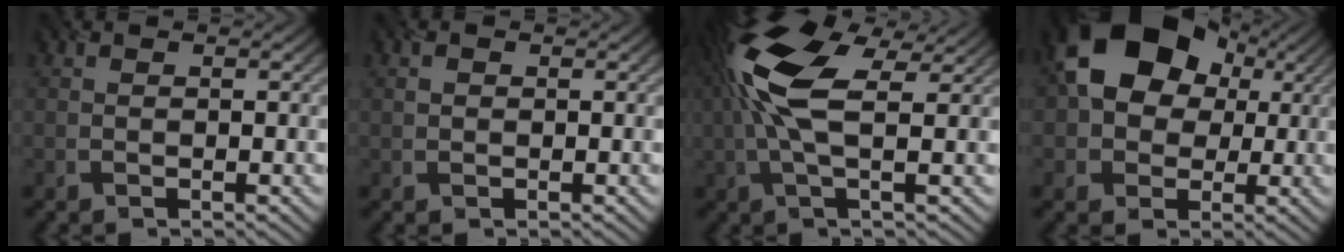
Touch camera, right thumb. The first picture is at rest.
{"total": 0.7, "force": [0.2, 0.6, -0.2], "torque": [0.002, 0.001, 0.001]}
{"total": 12.0, "force": [3.0, 4.9, 10.5], "torque": [-0.249, 0.018, 0.052]}
{"total": 13.5, "force": [3.4, 10.5, 7.8], "torque": [-0.130, 0.017, 0.046]}